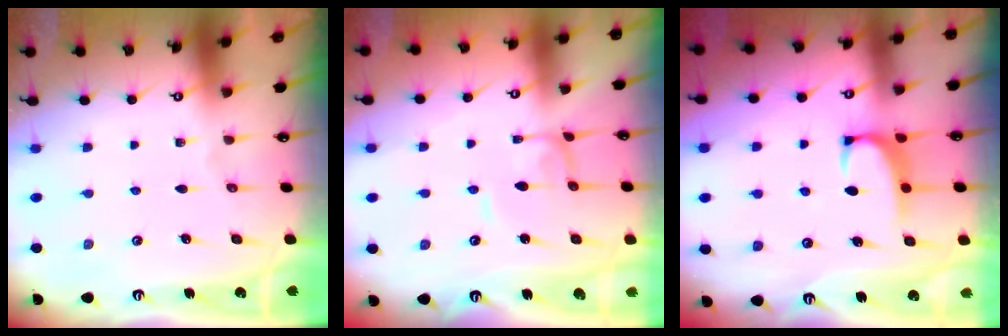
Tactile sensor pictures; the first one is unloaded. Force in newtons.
{"total": 2.0, "press": 2.0, "slide": 0.1}
{"total": 1.5, "press": 1.2, "slide": 1.0}